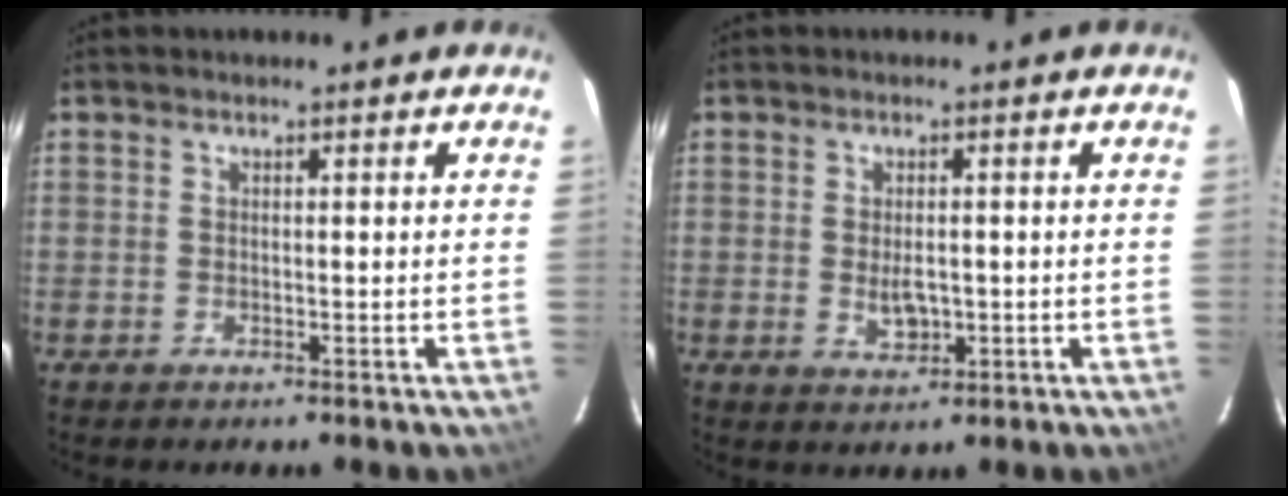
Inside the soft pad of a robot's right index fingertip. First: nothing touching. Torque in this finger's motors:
{"motor_torque": [-0.02, 0.02, 0.04, 0.05]}